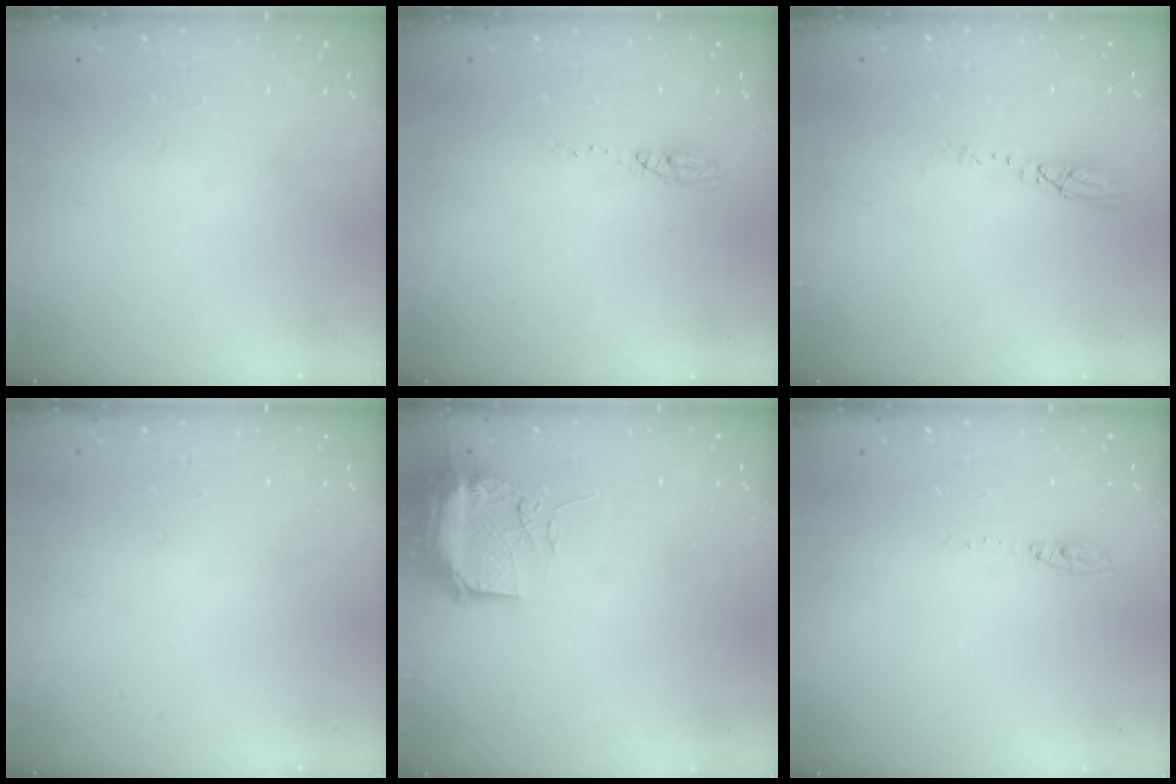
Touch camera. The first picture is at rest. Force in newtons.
{"total": 4.0, "press": 3.9, "slide": 1.2}
{"total": 3.7, "press": 3.7, "slide": 0.4}
{"total": 0.0}
{"total": 10.0, "press": 9.9, "slide": 1.6}
{"total": 4.6, "press": 4.4, "slide": 1.3}